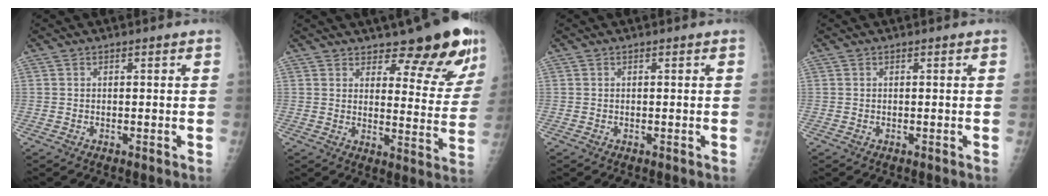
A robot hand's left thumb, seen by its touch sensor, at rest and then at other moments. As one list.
[{"total": 14.1, "force": [10.2, 4.9, 8.5], "torque": [-0.056, -0.075, 0.130]}, {"total": 0.0}, {"total": 0.0}]